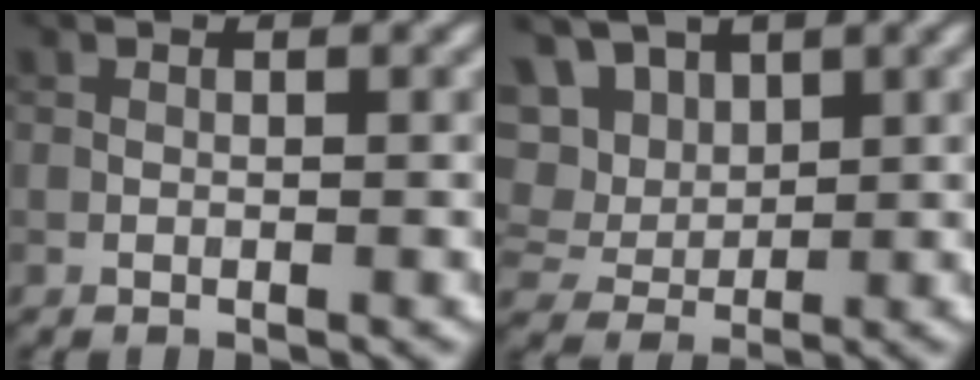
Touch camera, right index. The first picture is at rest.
{"total": 7.5, "force": [3.8, 5.2, 3.7], "torque": [-0.086, 0.016, 0.052]}